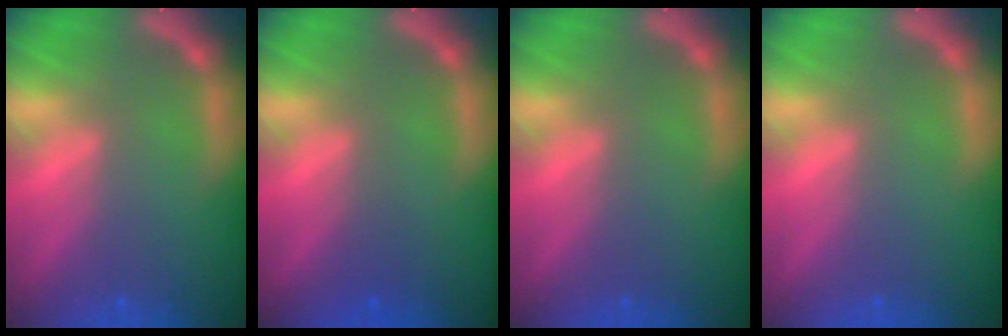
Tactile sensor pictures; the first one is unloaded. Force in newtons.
{"total": 0.9}
{"total": 0.0}
{"total": 0.0}